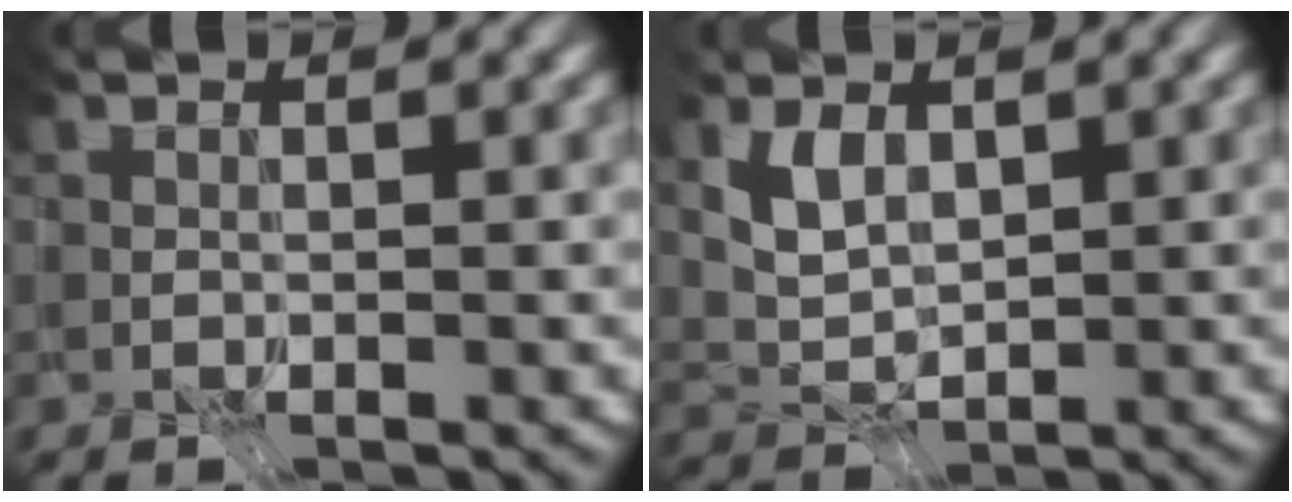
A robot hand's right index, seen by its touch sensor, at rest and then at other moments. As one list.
[{"total": 0.5, "force": [-0.1, -0.4, 0.3], "torque": [-0.009, -0.008, 0.010]}]